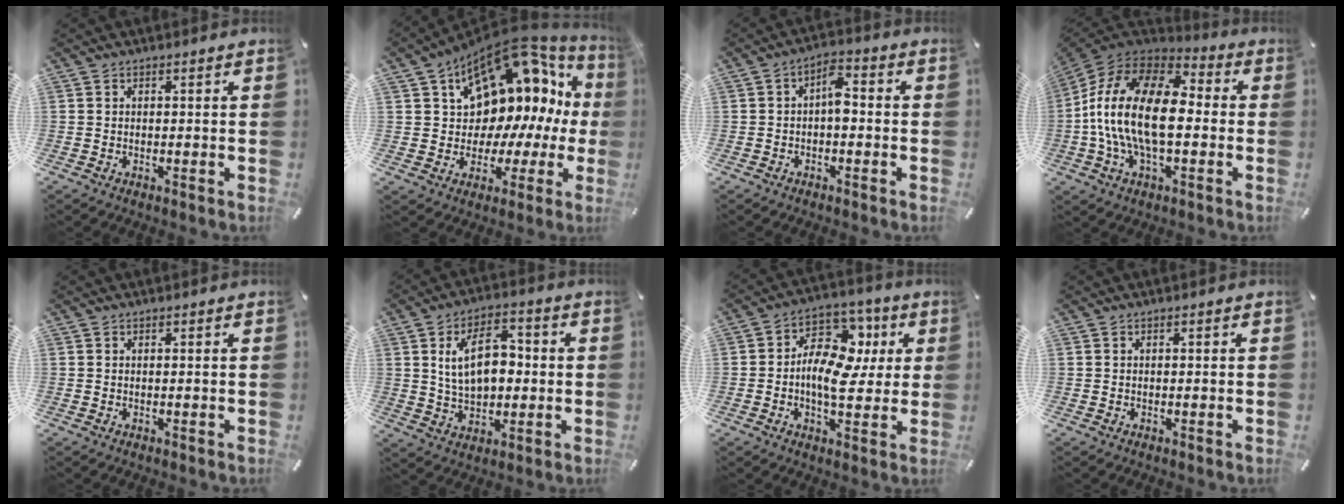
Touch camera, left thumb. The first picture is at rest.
{"total": 14.8, "force": [8.4, 9.9, 7.2], "torque": [-0.102, -0.091, 0.146]}
{"total": 5.3, "force": [-1.1, 3.0, 4.3], "torque": [-0.069, 0.019, -0.023]}
{"total": 21.5, "force": [-2.7, 11.8, 17.7], "torque": [-0.360, 0.021, -0.043]}
{"total": 0.0}
{"total": 12.5, "force": [1.7, 8.1, 9.3], "torque": [-0.159, 0.007, 0.029]}
{"total": 13.9, "force": [1.0, 9.8, 9.9], "torque": [-0.161, -0.009, 0.017]}
{"total": 0.0}